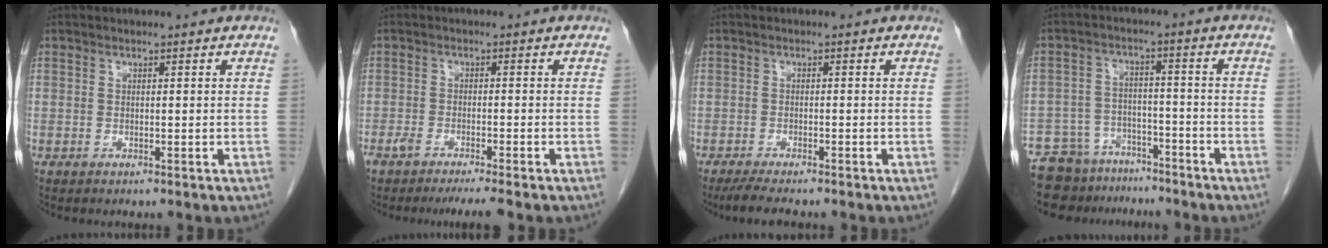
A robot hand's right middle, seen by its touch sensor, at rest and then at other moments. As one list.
[{"total": 5.2, "force": [-4.1, 0.0, 3.1], "torque": [-0.045, -0.007, -0.065]}, {"total": 4.6, "force": [-3.8, 0.5, 2.5], "torque": [-0.044, -0.011, -0.060]}, {"total": 11.1, "force": [-9.5, 5.7, 1.4], "torque": [-0.032, 0.022, -0.146]}]